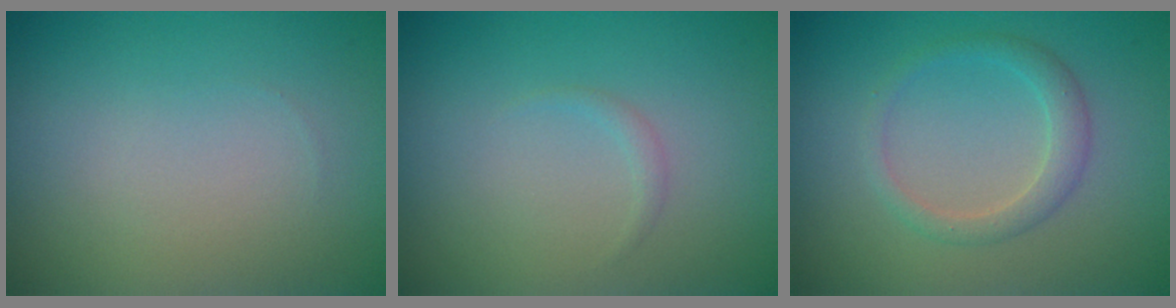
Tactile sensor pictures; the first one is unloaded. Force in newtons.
{"total": 0.6, "press": 0.5, "slide": 0.1}
{"total": 2.0, "press": 2.0, "slide": 0.1}